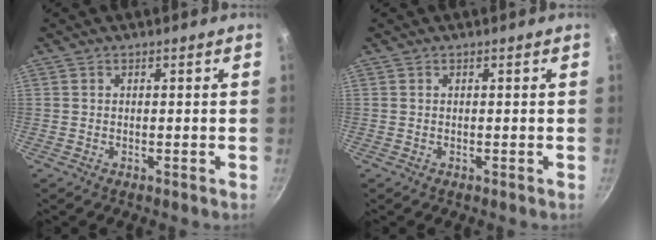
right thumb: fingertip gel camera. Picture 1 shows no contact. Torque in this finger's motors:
{"motor_torque": [-0.05, 0.00, 0.10, -0.10, 0.00]}